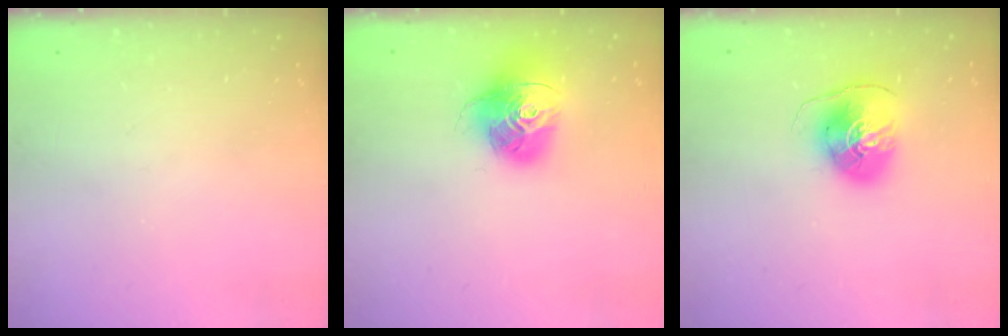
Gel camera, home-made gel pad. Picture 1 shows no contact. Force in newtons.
{"total": 16.9, "press": 16.9, "slide": 1.7}
{"total": 9.5, "press": 9.4, "slide": 1.3}